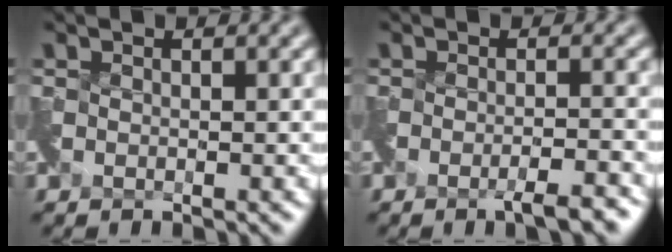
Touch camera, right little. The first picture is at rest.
{"total": 3.3, "force": [-2.5, 0.2, 2.1], "torque": [-0.035, -0.008, -0.040]}